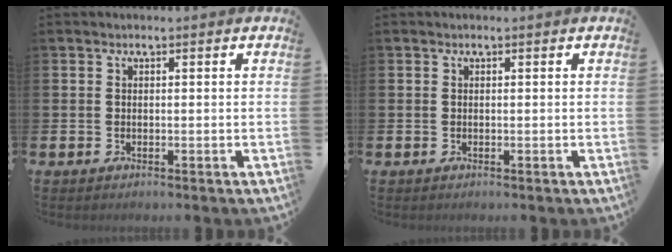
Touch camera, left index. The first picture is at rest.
{"total": 0.0}